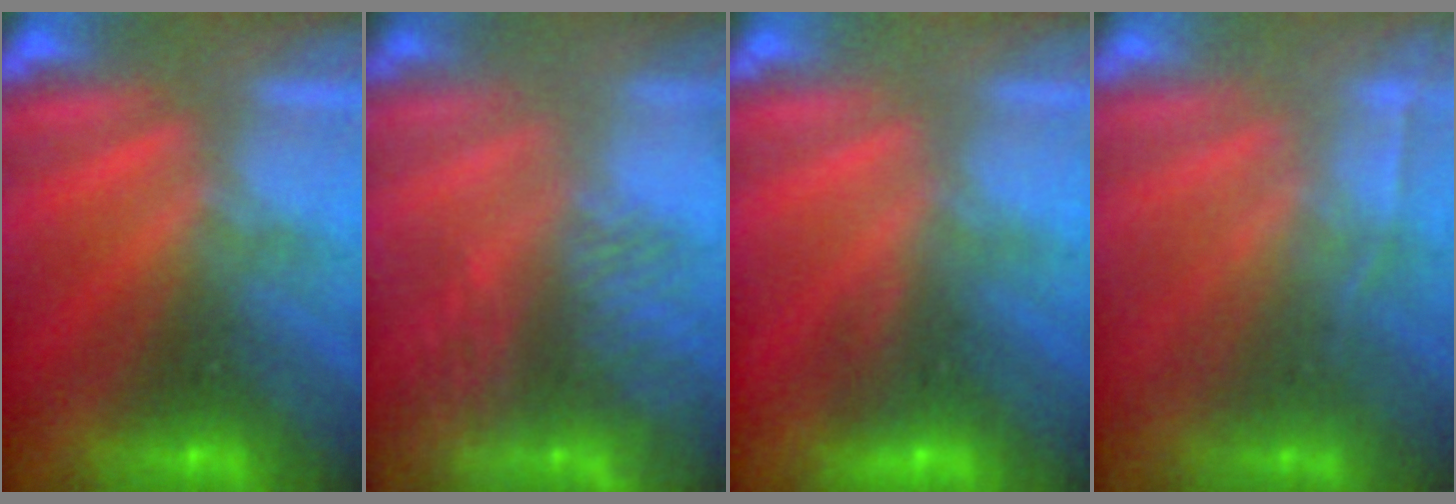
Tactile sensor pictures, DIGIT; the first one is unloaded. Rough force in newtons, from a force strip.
{"total": 8.0}
{"total": 2.9}
{"total": 1.9}